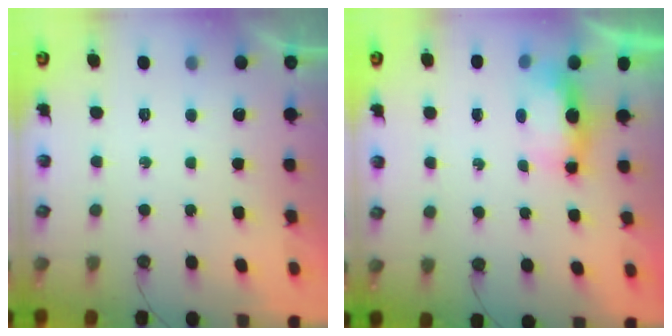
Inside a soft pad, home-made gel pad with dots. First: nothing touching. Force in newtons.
{"total": 6.3, "press": 6.2, "slide": 1.0}